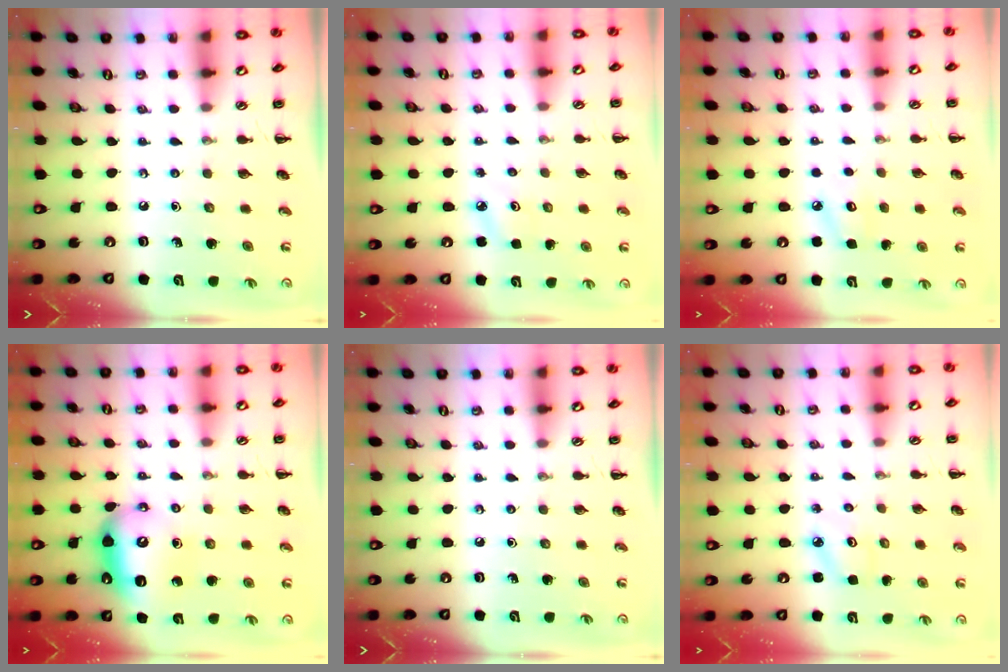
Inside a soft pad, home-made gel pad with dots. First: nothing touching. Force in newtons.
{"total": 3.5, "press": 3.3, "slide": 1.0}
{"total": 5.2, "press": 5.0, "slide": 1.5}
{"total": 9.5, "press": 9.5, "slide": 1.1}
{"total": 0.0}
{"total": 2.9, "press": 2.8, "slide": 0.5}